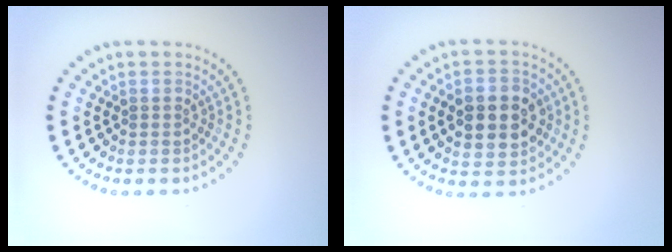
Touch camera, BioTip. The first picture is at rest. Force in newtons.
{"total": 5.6, "press": 5.6, "slide": 0.5}